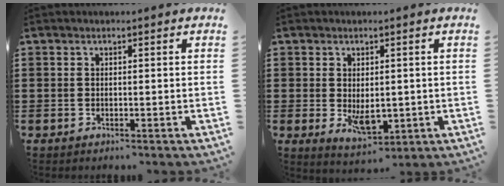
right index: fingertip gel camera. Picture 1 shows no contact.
{"total": 4.6, "force": [-0.5, 2.5, 3.8], "torque": [-0.060, -0.009, -0.010]}